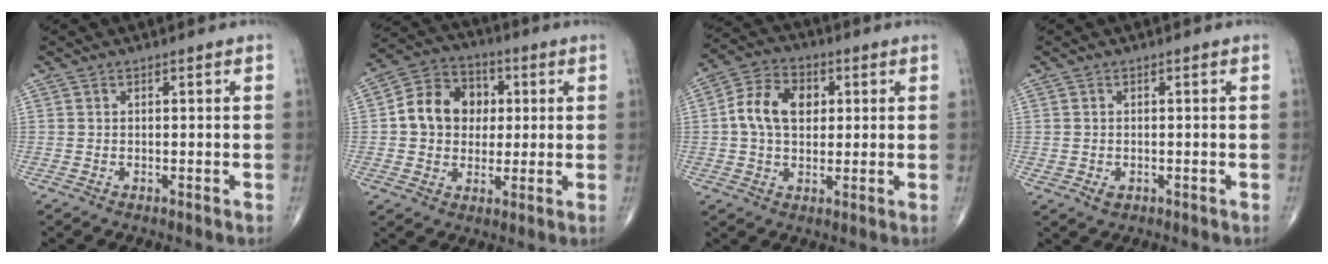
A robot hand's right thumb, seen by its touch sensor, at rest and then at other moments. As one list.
[{"total": 12.0, "force": [1.2, 9.9, 6.6], "torque": [-0.078, 0.020, 0.011]}, {"total": 10.1, "force": [1.4, 7.1, 7.1], "torque": [-0.113, 0.016, 0.017]}, {"total": 1.6, "force": [-0.4, 1.2, 1.0], "torque": [-0.011, 0.000, -0.001]}]